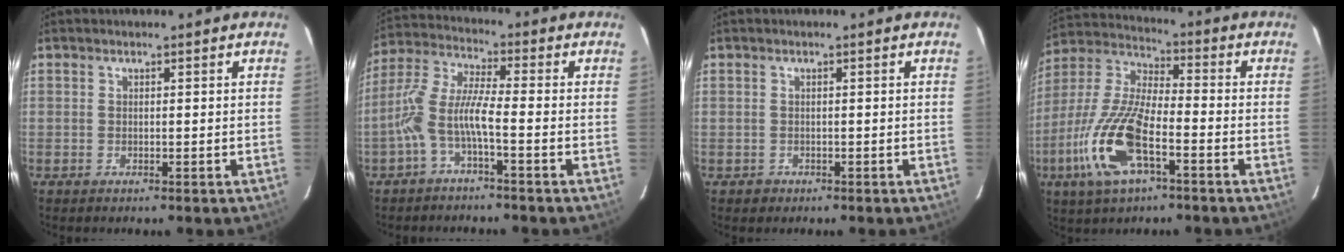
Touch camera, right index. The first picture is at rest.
{"total": 7.6, "force": [-3.0, 1.1, 6.9], "torque": [-0.167, 0.015, -0.060]}
{"total": 1.5, "force": [-0.6, 1.4, 0.1], "torque": [-0.002, 0.003, -0.005]}
{"total": 16.8, "force": [-6.9, 6.0, 14.1], "torque": [-0.307, -0.012, -0.142]}